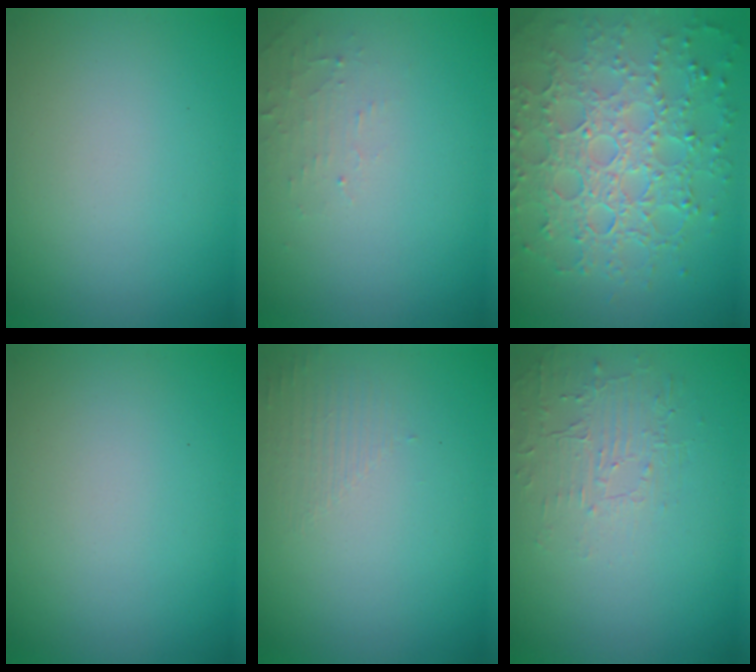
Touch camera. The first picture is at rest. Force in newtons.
{"total": 1.2, "press": 1.2, "slide": 0.3}
{"total": 8.1, "press": 5.7, "slide": 5.8}
{"total": 0.0}
{"total": 1.3, "press": 0.1, "slide": 1.3}
{"total": 1.8, "press": 0.7, "slide": 1.7}